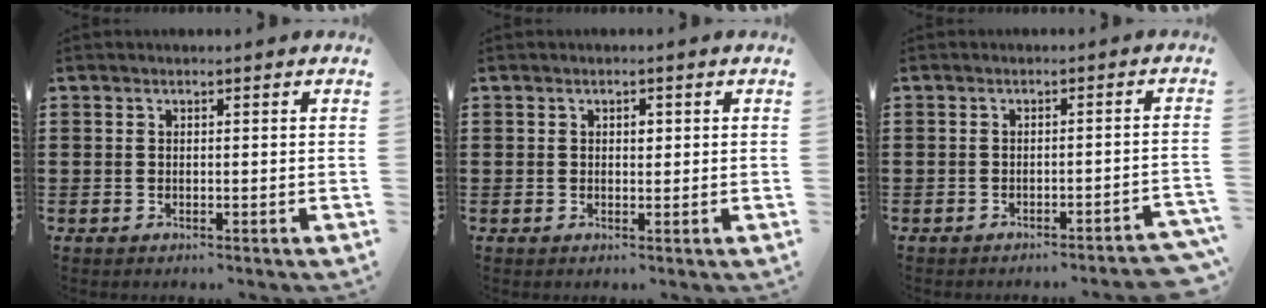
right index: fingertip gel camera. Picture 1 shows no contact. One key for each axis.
{"total": 1.1, "fx": 0.3, "fy": 0.7, "fz": 0.8, "tx": -0.008, "ty": 0.002, "tz": 0.003}
{"total": 2.0, "fx": -1.9, "fy": -0.3, "fz": 0.6, "tx": -0.013, "ty": -0.002, "tz": -0.040}